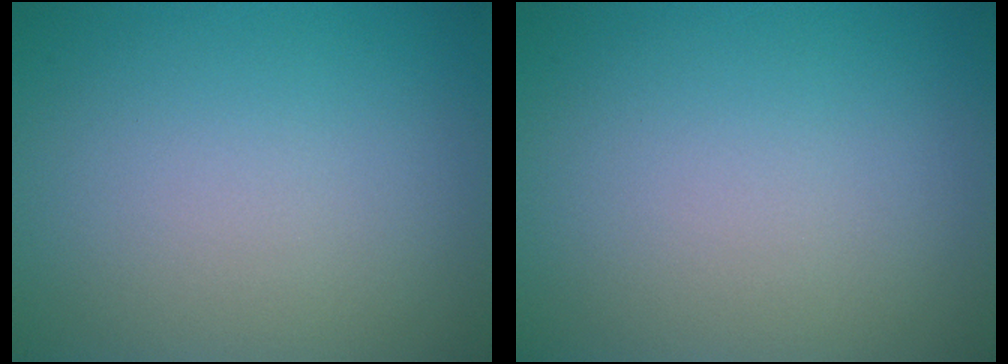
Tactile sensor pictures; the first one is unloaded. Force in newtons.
{"total": 0.0}